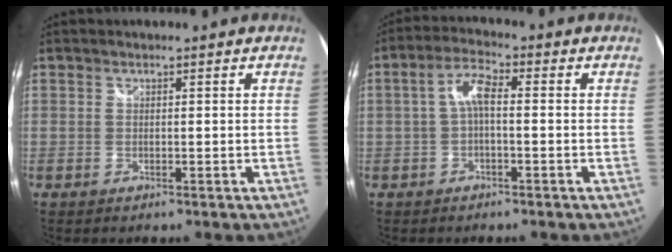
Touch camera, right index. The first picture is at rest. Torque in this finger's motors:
{"motor_torque": [0.86, 0.19, 0.35, 0.09]}